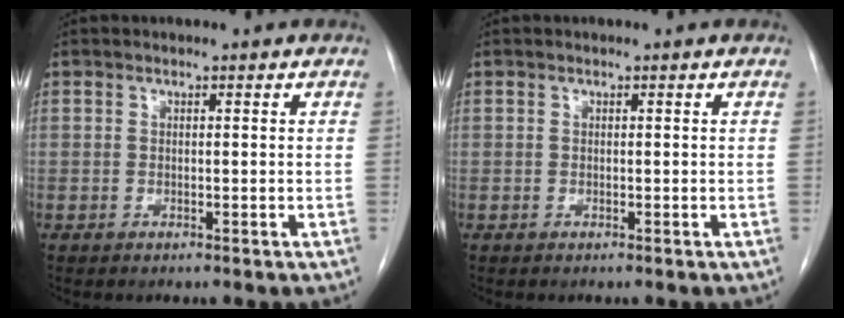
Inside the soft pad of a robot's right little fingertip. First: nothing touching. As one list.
[{"total": 0.0}]